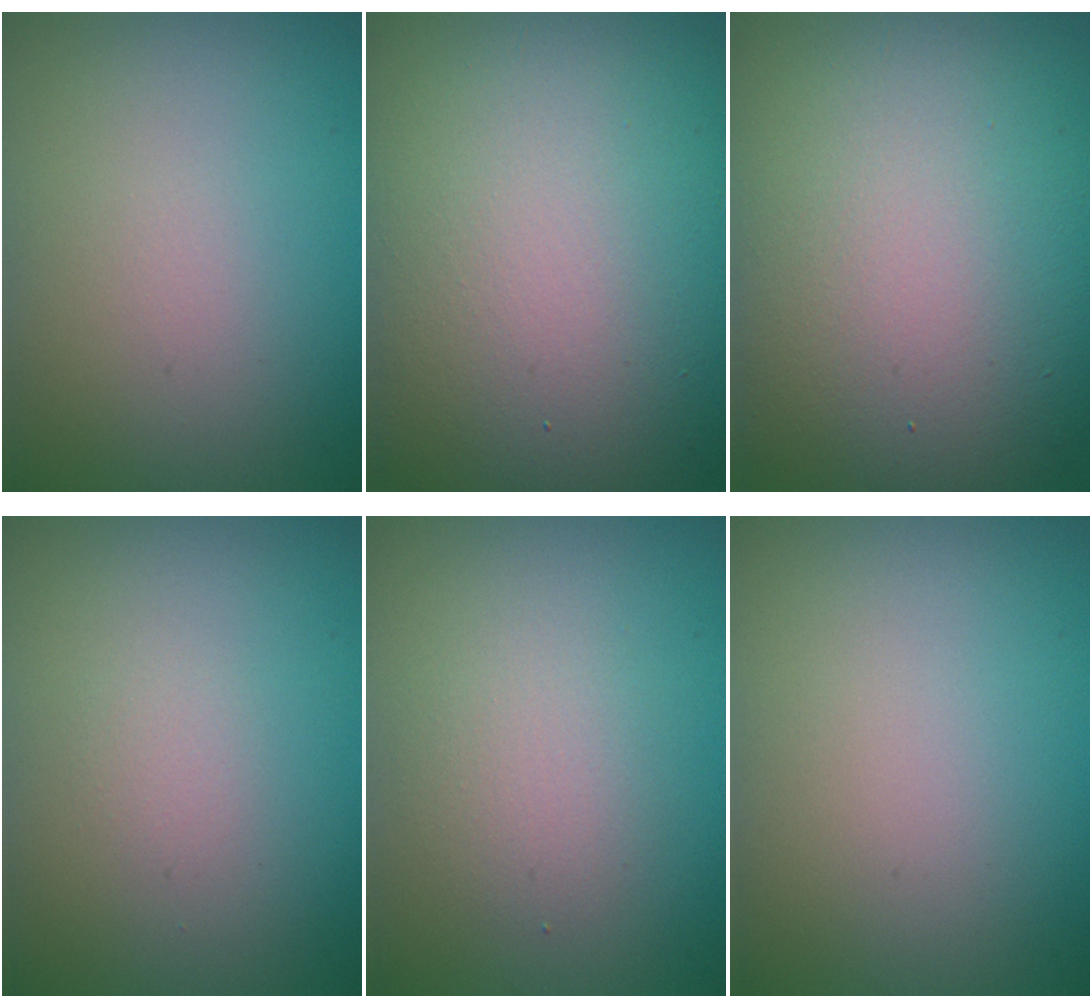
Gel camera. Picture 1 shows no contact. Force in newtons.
{"total": 17.8, "press": 17.8, "slide": 0.6}
{"total": 15.3, "press": 15.3, "slide": 0.6}
{"total": 0.6, "press": 0.6, "slide": 0.1}
{"total": 2.1, "press": 2.0, "slide": 0.1}
{"total": 0.0}